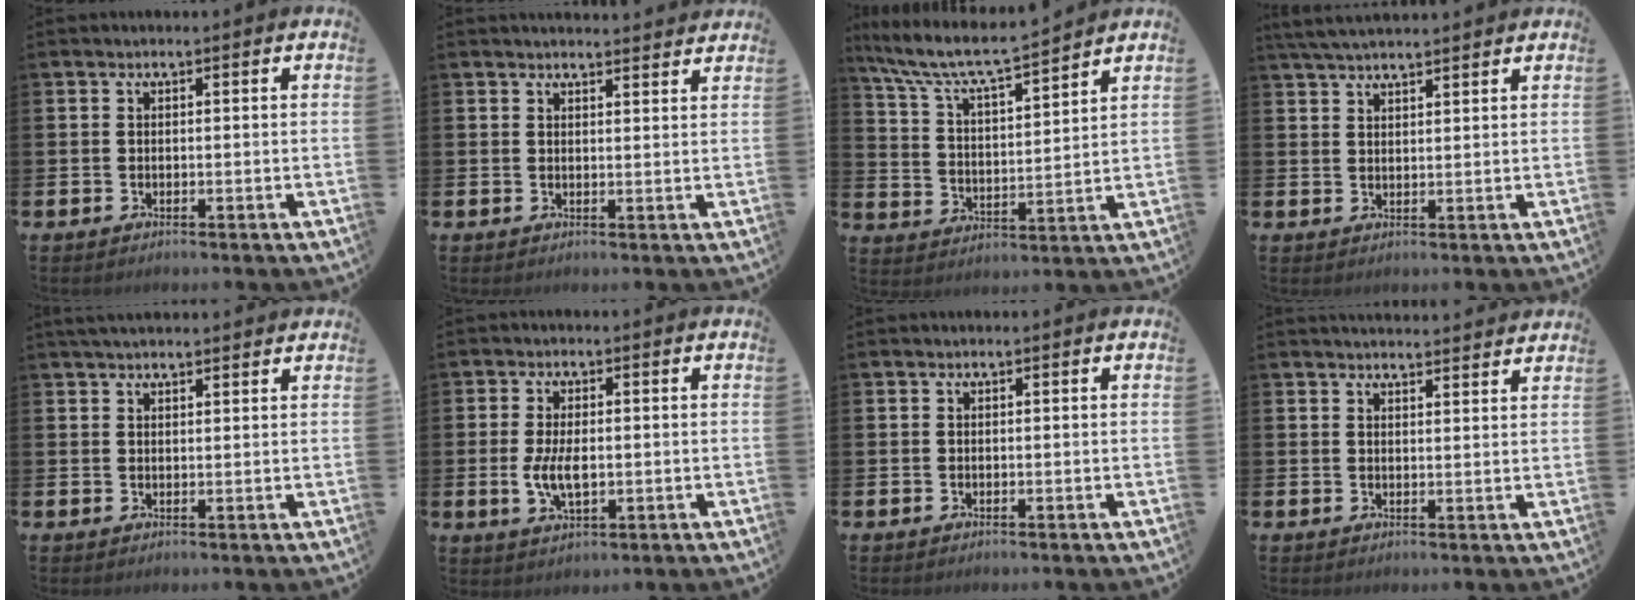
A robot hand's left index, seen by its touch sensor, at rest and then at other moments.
{"total": 2.4, "force": [2.4, 0.1, -0.1], "torque": [0.010, -0.019, 0.040]}
{"total": 7.6, "force": [7.0, 0.5, 2.8], "torque": [-0.086, -0.051, 0.118]}
{"total": 3.9, "force": [3.7, 0.4, 1.0], "torque": [-0.025, -0.011, 0.068]}
{"total": 2.6, "force": [2.4, 0.5, 0.6], "torque": [-0.012, -0.004, 0.043]}
{"total": 4.8, "force": [-0.3, 2.5, 4.1], "torque": [-0.080, 0.003, -0.008]}
{"total": 0.0}
{"total": 2.9, "force": [2.9, 0.2, 0.0], "torque": [0.007, -0.021, 0.049]}